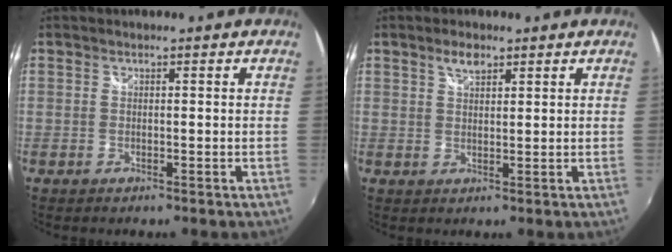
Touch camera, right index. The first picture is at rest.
{"total": 2.9, "force": [1.9, 1.3, 1.7], "torque": [-0.028, 0.005, 0.034]}